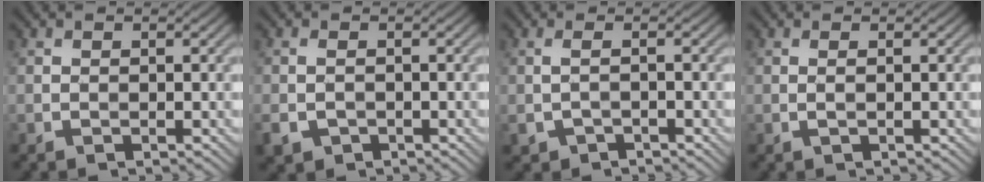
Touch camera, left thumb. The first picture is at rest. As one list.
[{"total": 2.6, "force": [-1.0, 1.9, 1.5], "torque": [-0.046, -0.006, -0.022]}, {"total": 1.2, "force": [-0.8, 0.3, 0.9], "torque": [-0.026, -0.003, -0.014]}, {"total": 0.7, "force": [0.0, -0.1, 0.7], "torque": [-0.015, 0.000, -0.001]}]